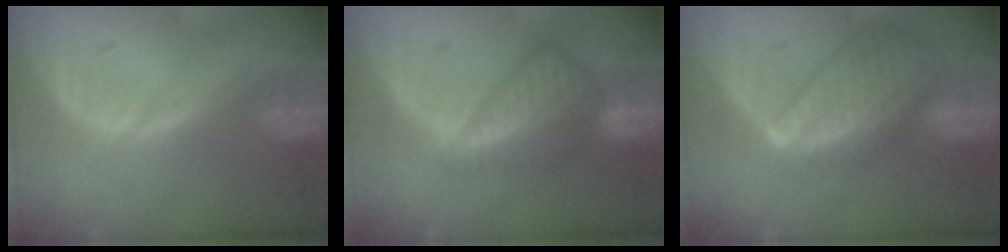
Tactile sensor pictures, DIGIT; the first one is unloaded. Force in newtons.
{"total": 7.3, "press": 6.9, "slide": 2.2}
{"total": 9.8, "press": 8.5, "slide": 4.8}